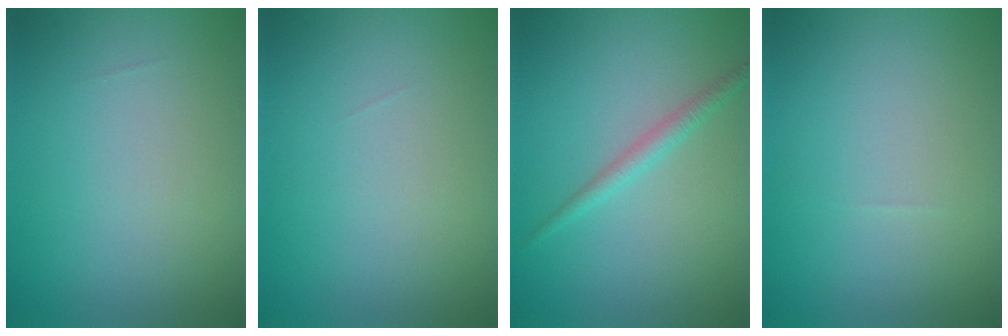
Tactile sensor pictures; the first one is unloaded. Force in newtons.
{"total": 0.0}
{"total": 1.6, "press": 1.6, "slide": 0.1}
{"total": 0.0}